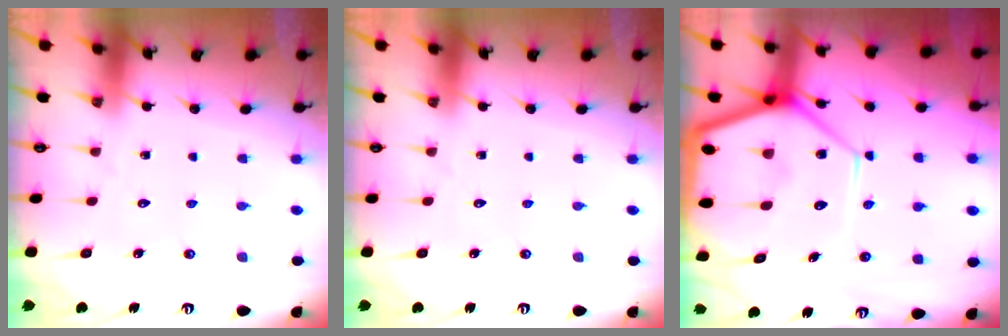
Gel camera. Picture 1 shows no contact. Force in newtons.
{"total": 0.0}
{"total": 18.3, "press": 18.3, "slide": 1.8}